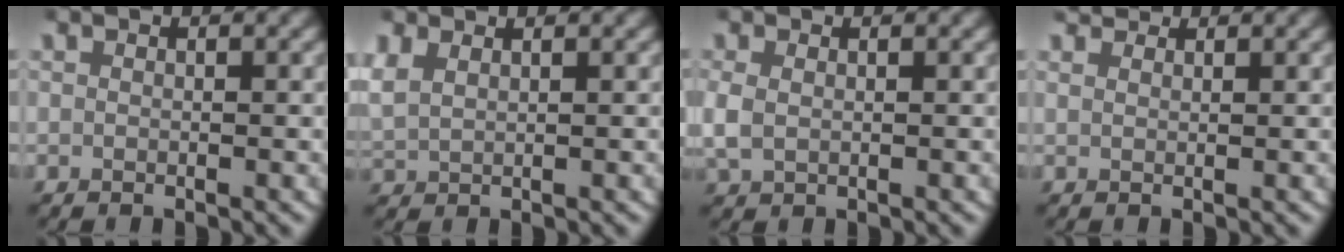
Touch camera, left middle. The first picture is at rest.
{"total": 3.2, "force": [1.3, 2.4, 1.6], "torque": [-0.055, -0.001, 0.031]}
{"total": 2.6, "force": [0.1, 2.0, 1.5], "torque": [-0.052, -0.004, 0.009]}
{"total": 2.2, "force": [2.2, 0.2, 0.5], "torque": [-0.006, 0.004, 0.034]}